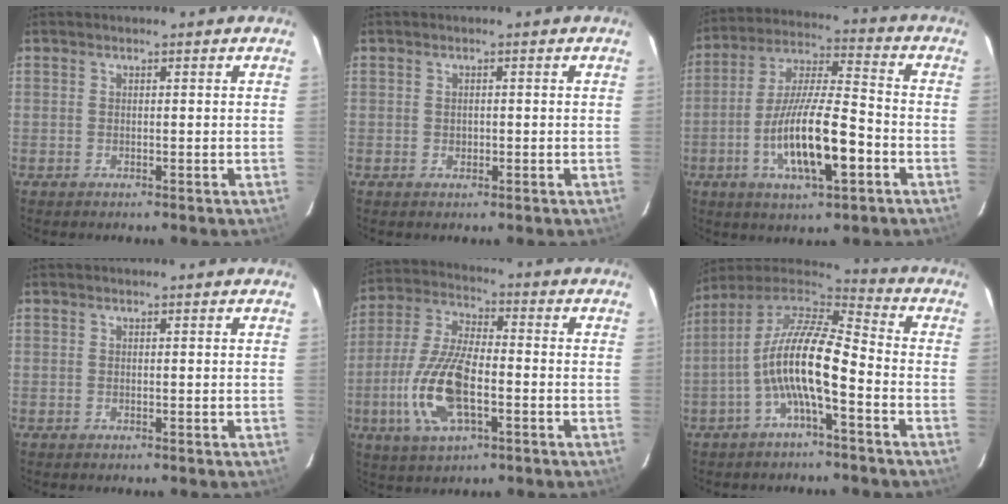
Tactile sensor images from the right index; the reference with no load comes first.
{"total": 1.0, "force": [-0.1, 0.9, 0.5], "torque": [-0.007, 0.002, -0.001]}
{"total": 15.7, "force": [-5.5, 3.9, 14.2], "torque": [-0.275, -0.006, -0.097]}
{"total": 0.0}
{"total": 14.7, "force": [-4.2, 5.9, 12.8], "torque": [-0.277, -0.005, -0.081]}
{"total": 13.6, "force": [-4.3, 3.4, 12.4], "torque": [-0.242, 0.009, -0.088]}